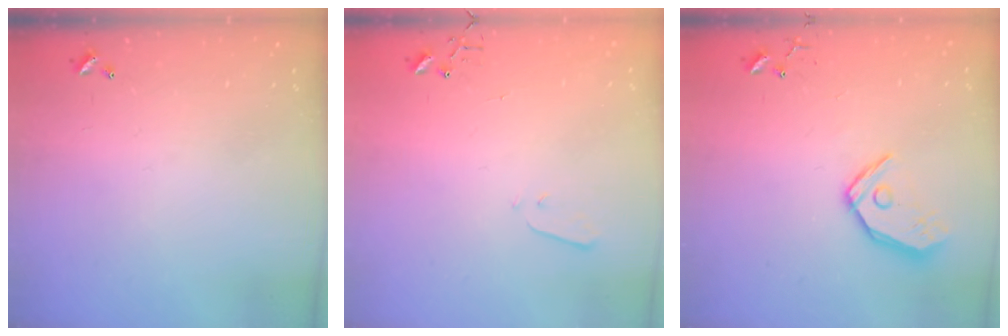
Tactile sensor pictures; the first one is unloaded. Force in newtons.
{"total": 1.9, "press": 1.9, "slide": 0.4}
{"total": 12.4, "press": 12.2, "slide": 1.9}